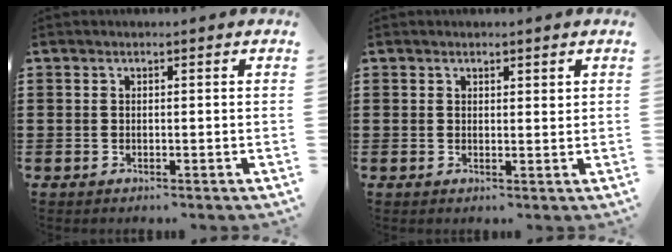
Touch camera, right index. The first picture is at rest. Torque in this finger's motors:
{"motor_torque": [0.01, 0.08, 0.09, 0.00]}